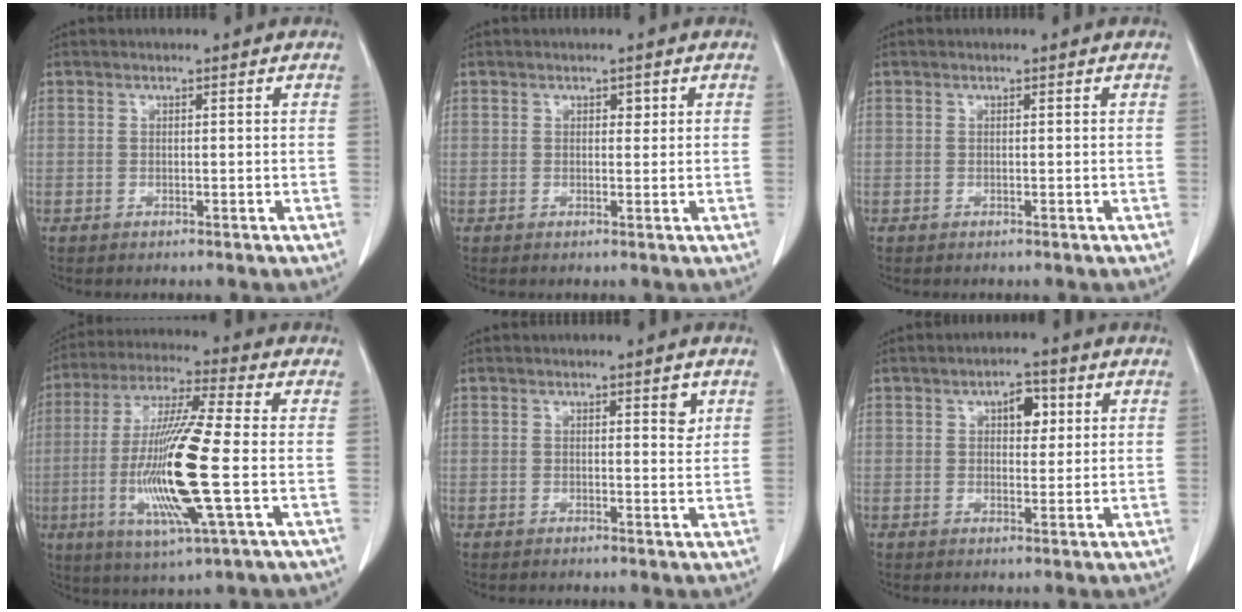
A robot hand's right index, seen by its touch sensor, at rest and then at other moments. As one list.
[{"total": 1.0, "force": [0.5, 0.6, 0.7], "torque": [-0.005, -0.001, 0.005]}, {"total": 0.0}, {"total": 16.9, "force": [-3.0, 0.7, 16.6], "torque": [-0.337, -0.015, -0.060]}, {"total": 2.2, "force": [1.1, 0.6, 1.8], "torque": [-0.024, -0.005, 0.014]}, {"total": 4.0, "force": [1.5, 2.1, 3.1], "torque": [-0.043, 0.009, 0.021]}]